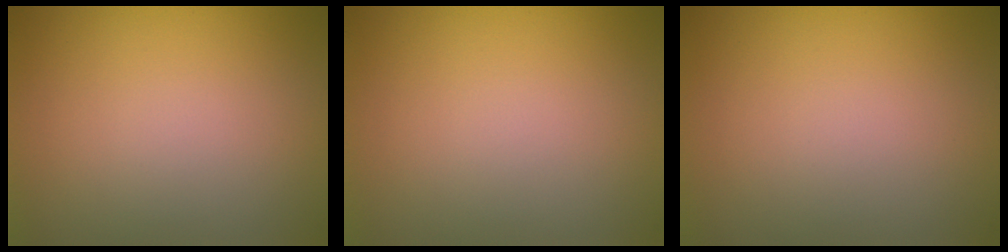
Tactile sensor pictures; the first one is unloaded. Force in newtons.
{"total": 0.0}
{"total": 0.0}